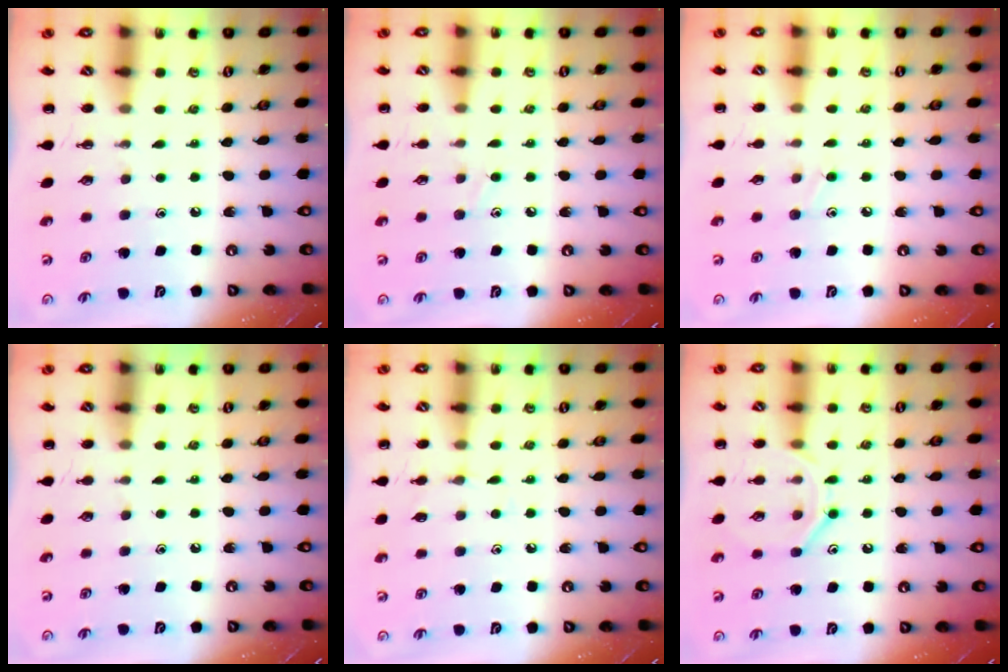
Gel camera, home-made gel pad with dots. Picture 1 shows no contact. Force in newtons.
{"total": 6.6, "press": 6.1, "slide": 2.4}
{"total": 5.8, "press": 5.4, "slide": 1.9}
{"total": 0.0}
{"total": 4.6, "press": 4.4, "slide": 1.5}
{"total": 10.8, "press": 10.7, "slide": 0.6}